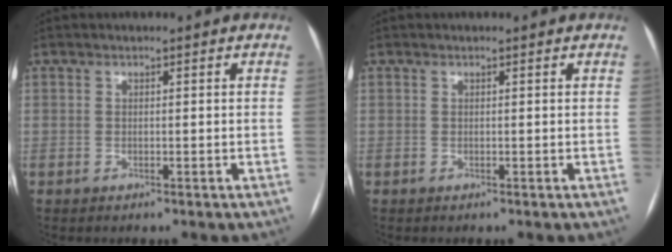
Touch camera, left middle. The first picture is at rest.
{"total": 0.0}